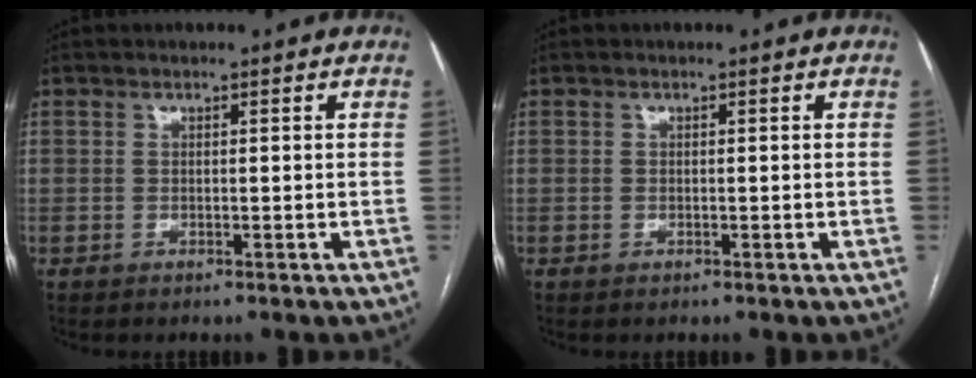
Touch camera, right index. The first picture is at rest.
{"total": 0.0}